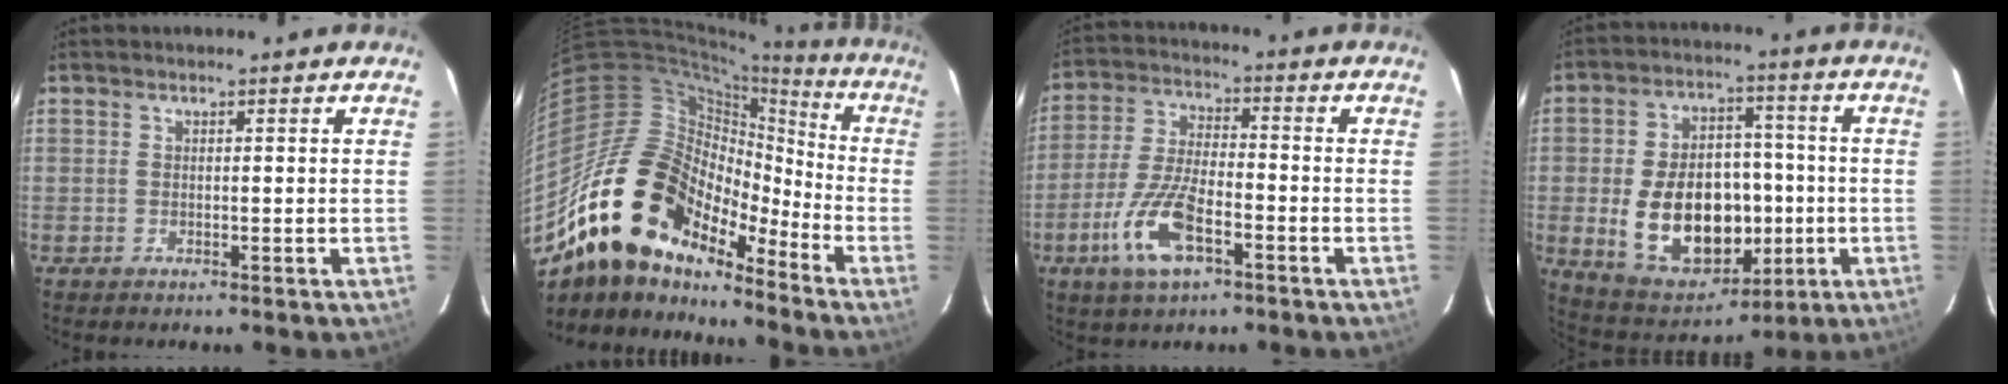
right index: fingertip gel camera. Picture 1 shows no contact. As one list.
[{"total": 20.9, "force": [-14.3, 11.6, 9.8], "torque": [-0.186, 0.015, -0.263]}, {"total": 11.8, "force": [-5.6, 4.0, 9.5], "torque": [-0.206, -0.008, -0.108]}, {"total": 18.9, "force": [-3.1, 12.6, 13.8], "torque": [-0.278, 0.011, -0.021]}]